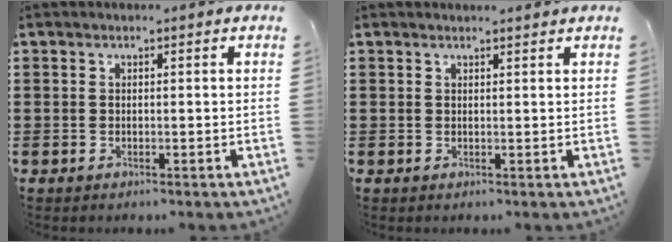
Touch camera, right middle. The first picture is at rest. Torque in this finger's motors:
{"motor_torque": [-0.11, -0.01, 0.00, 0.01]}